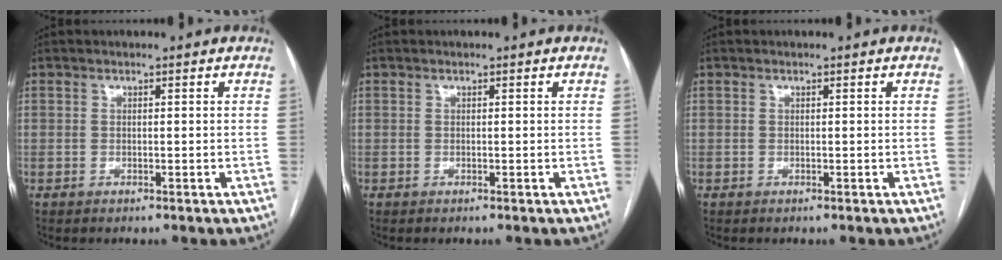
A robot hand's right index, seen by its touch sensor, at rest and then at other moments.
{"total": 0.0}
{"total": 0.0}